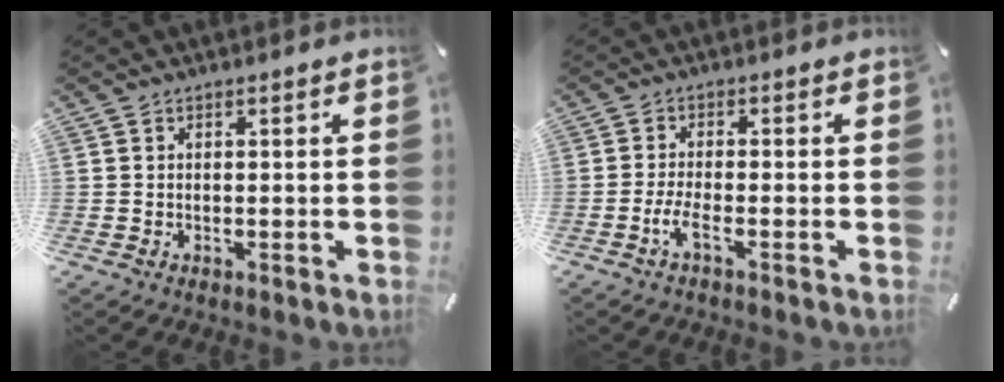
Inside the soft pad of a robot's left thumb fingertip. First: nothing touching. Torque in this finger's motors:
{"motor_torque": [0.02, 0.56, 0.09, 0.08, 0.09]}